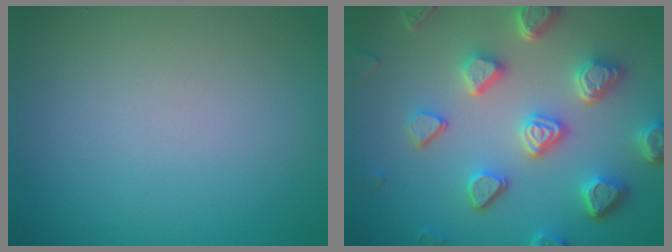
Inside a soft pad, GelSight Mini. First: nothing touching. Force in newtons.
{"total": 6.7, "press": 5.4, "slide": 4.0}